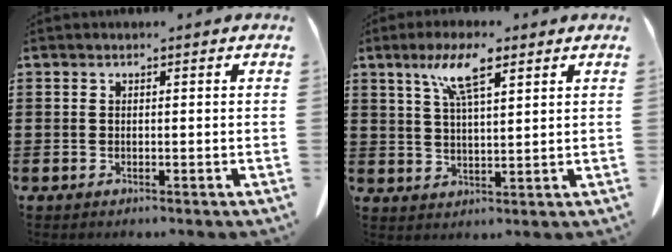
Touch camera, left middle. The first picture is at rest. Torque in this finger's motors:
{"motor_torque": [0.87, 0.32, 0.41, 0.15]}